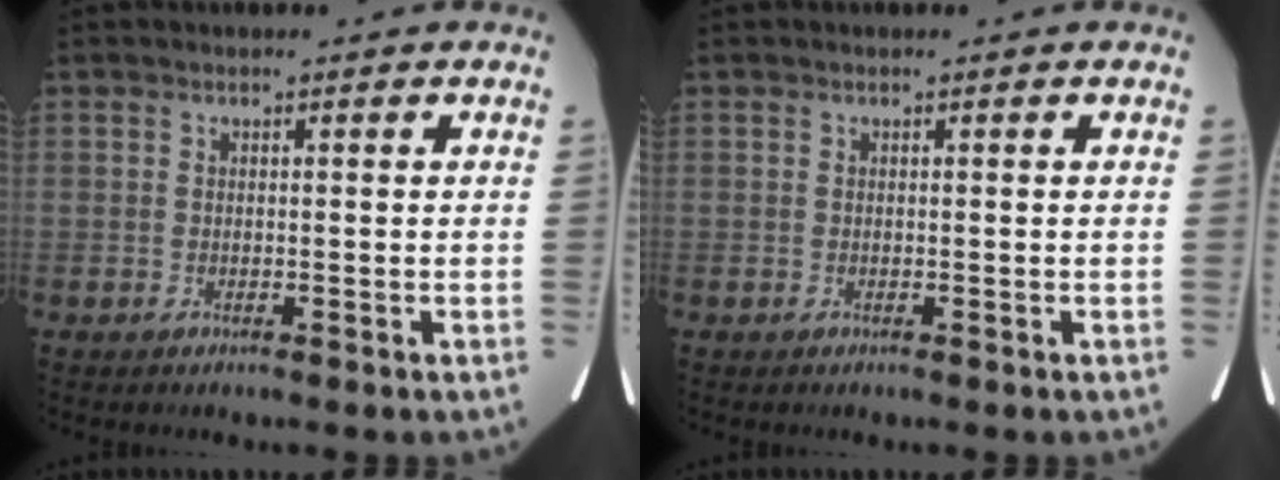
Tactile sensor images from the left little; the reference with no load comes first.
{"total": 0.0}